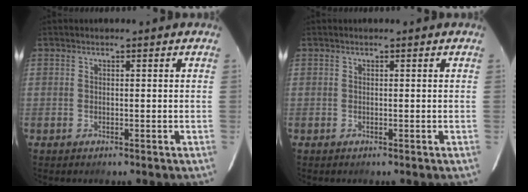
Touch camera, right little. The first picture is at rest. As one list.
[{"total": 0.0}]